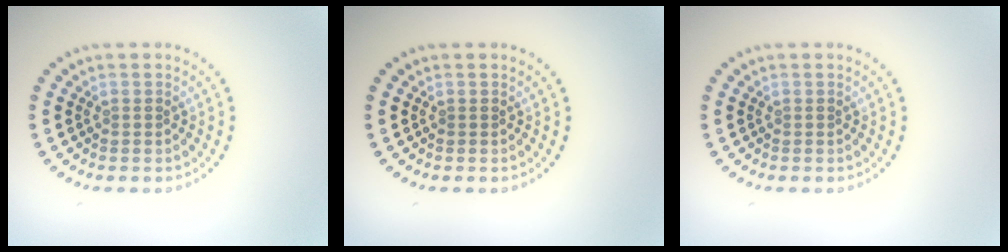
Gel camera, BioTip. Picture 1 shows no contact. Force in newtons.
{"total": 0.0}
{"total": 0.0}